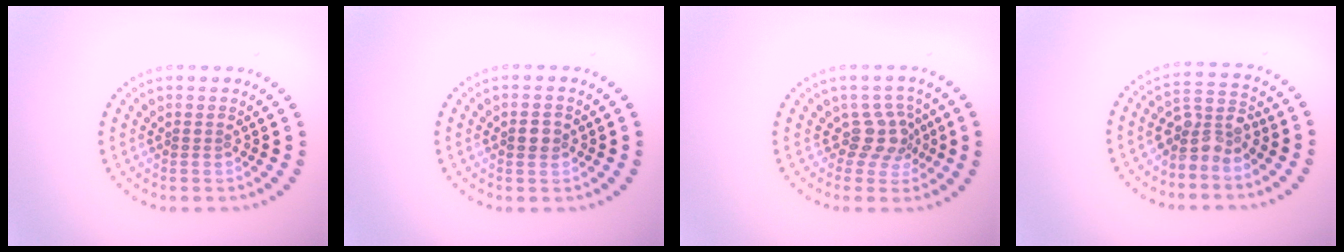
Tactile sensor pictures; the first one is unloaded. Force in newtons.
{"total": 1.7, "press": 1.7, "slide": 0.1}
{"total": 2.8, "press": 2.1, "slide": 1.8}
{"total": 3.6, "press": 3.2, "slide": 1.5}